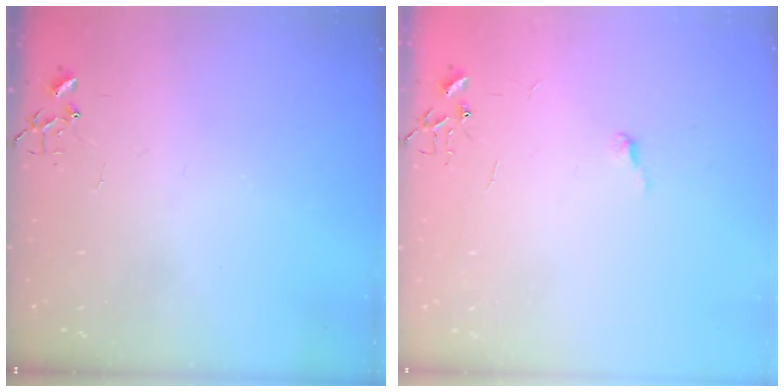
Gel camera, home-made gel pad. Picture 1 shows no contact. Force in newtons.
{"total": 3.7, "press": 3.7, "slide": 0.3}